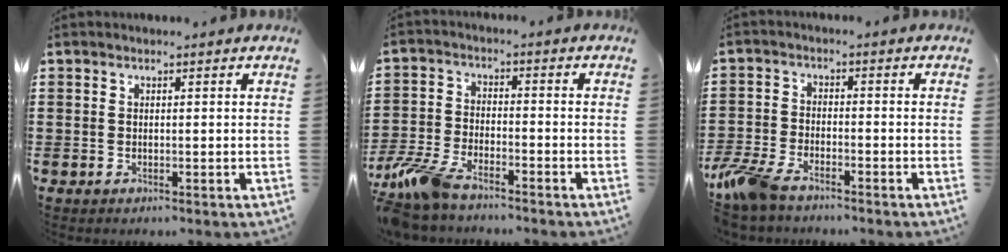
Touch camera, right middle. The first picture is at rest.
{"total": 6.9, "force": [-5.8, 1.6, 3.4], "torque": [-0.101, -0.007, -0.118]}
{"total": 6.1, "force": [-5.0, 1.8, 3.1], "torque": [-0.087, -0.006, -0.103]}